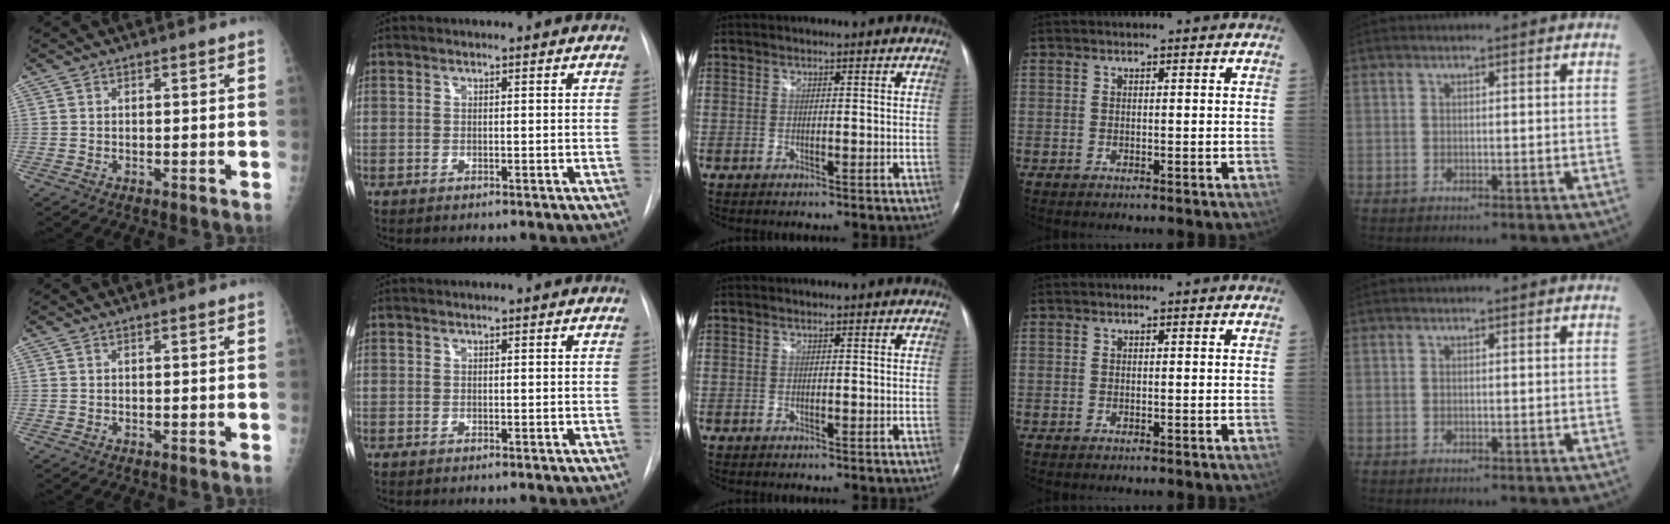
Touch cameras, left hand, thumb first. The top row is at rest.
{}